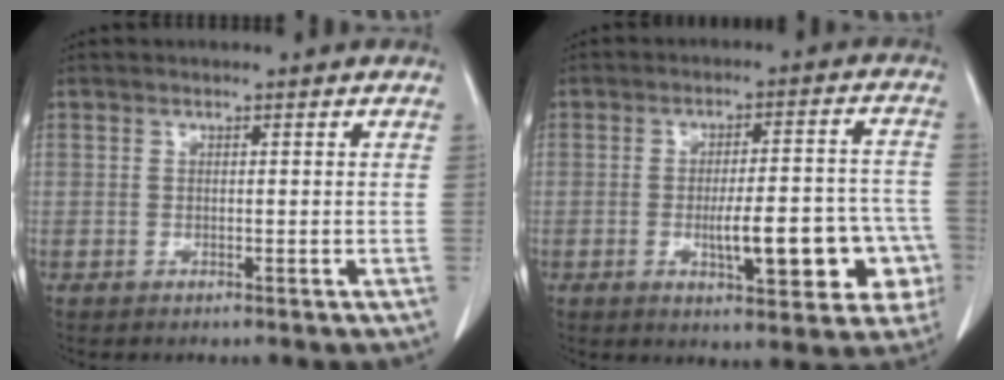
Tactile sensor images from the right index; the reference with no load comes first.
{"total": 13.0, "force": [-3.8, 3.7, 11.9], "torque": [-0.138, 0.028, -0.041]}